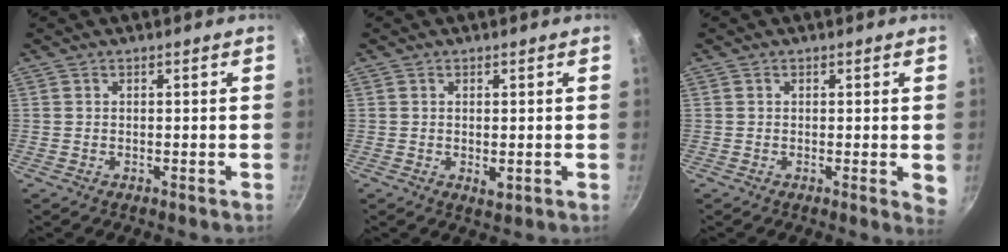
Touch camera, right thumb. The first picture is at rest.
{"total": 1.7, "force": [-0.1, 0.9, 1.5], "torque": [-0.024, -0.005, 0.000]}
{"total": 2.6, "force": [0.1, 0.9, 2.5], "torque": [-0.025, -0.005, -0.001]}